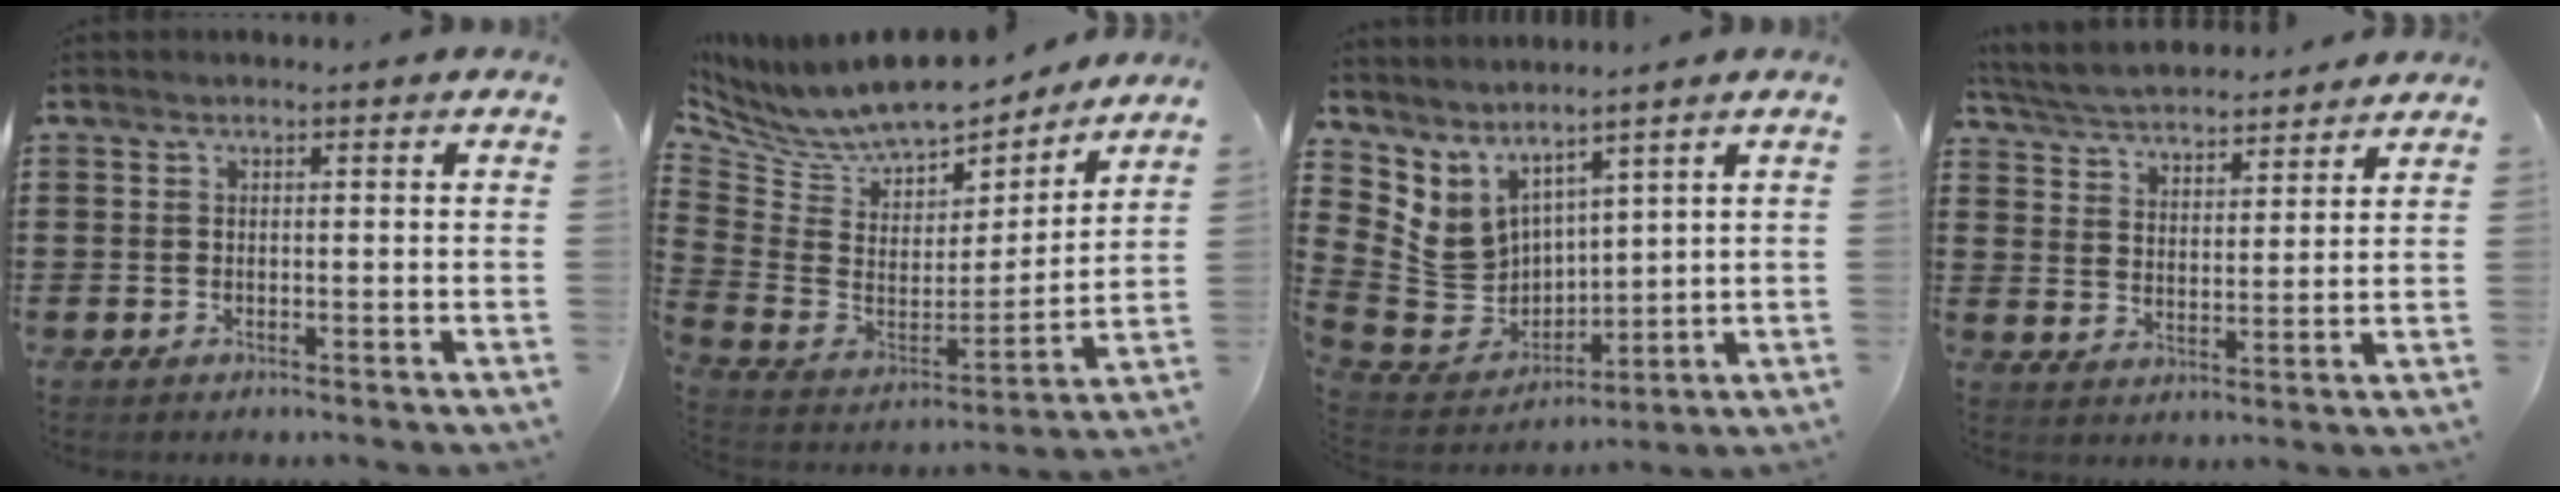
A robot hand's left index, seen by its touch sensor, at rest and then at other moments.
{"total": 9.9, "force": [9.0, 2.6, 3.2], "torque": [-0.110, -0.063, 0.159]}
{"total": 6.5, "force": [3.5, 5.1, 1.9], "torque": [-0.092, -0.036, 0.069]}
{"total": 4.7, "force": [4.6, 0.4, 0.4], "torque": [-0.033, -0.027, 0.080]}